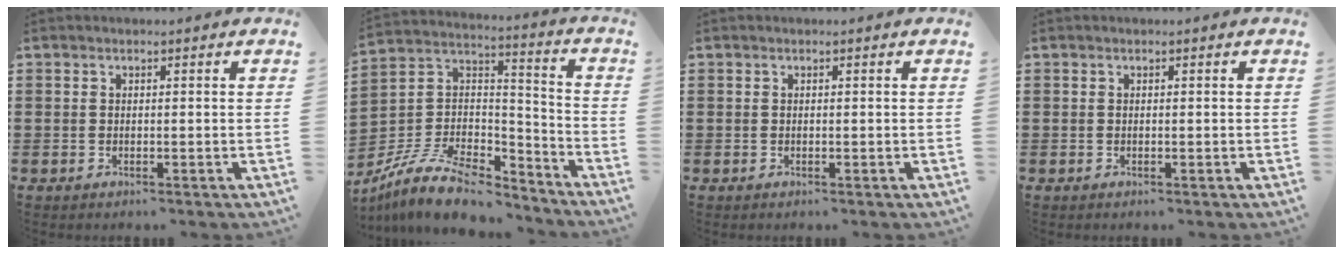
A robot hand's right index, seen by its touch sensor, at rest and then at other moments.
{"total": 10.1, "force": [-8.1, 3.4, 5.0], "torque": [-0.111, 0.014, -0.162]}
{"total": 0.0}
{"total": 0.0}